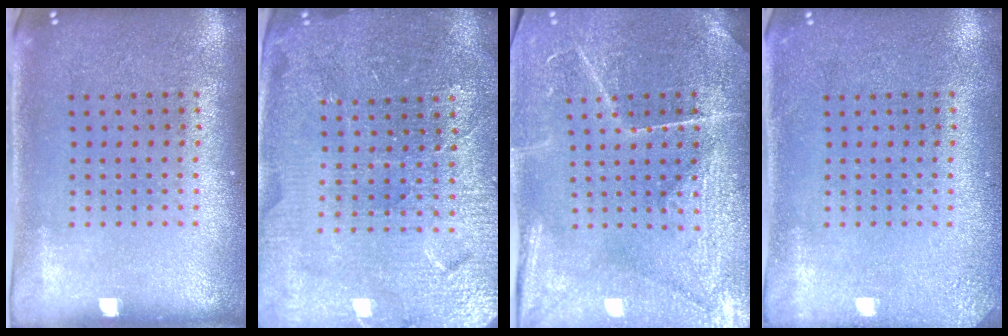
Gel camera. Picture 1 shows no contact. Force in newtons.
{"total": 4.3, "press": 4.2, "slide": 1.2}
{"total": 3.9, "press": 3.6, "slide": 1.4}
{"total": 1.7, "press": 1.7, "slide": 0.2}